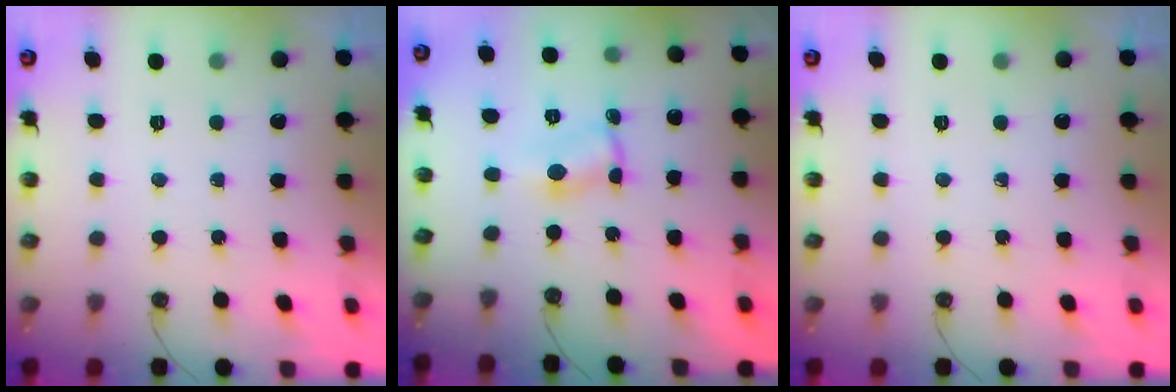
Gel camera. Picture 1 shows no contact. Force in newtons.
{"total": 1.0, "press": 0.8, "slide": 0.5}
{"total": 0.0}